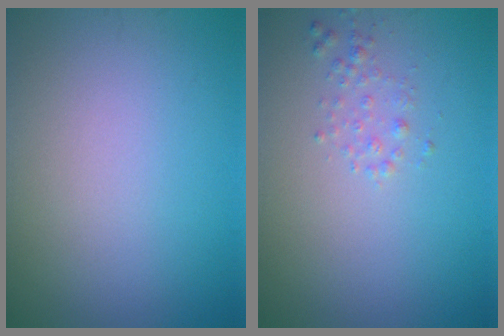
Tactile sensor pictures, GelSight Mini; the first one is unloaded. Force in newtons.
{"total": 1.0, "press": 1.0, "slide": 0.0}